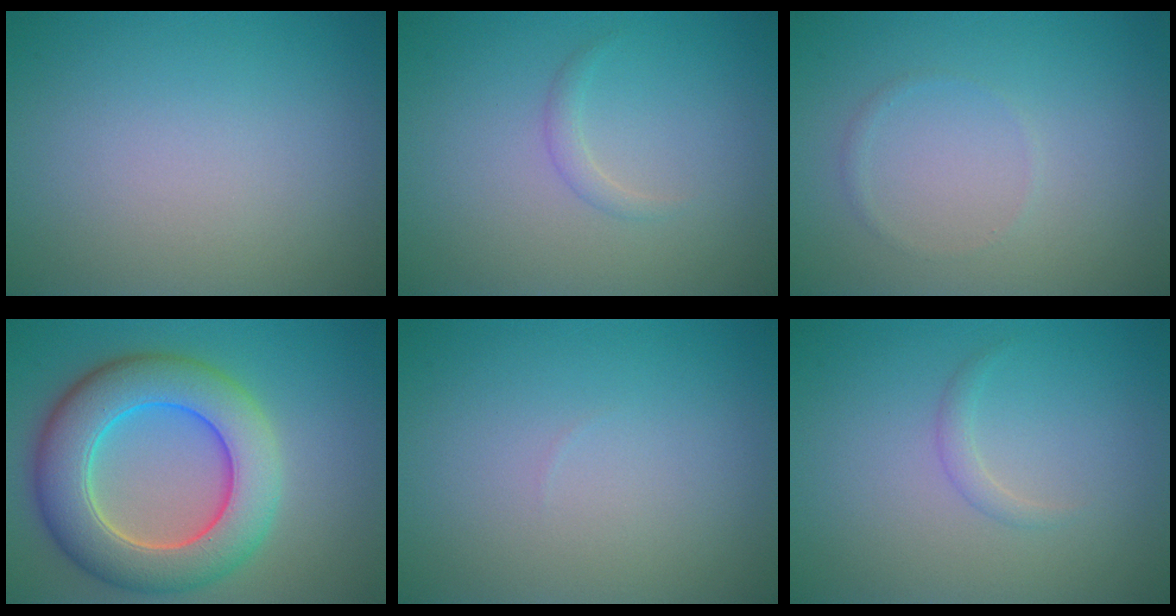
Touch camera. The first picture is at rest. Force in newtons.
{"total": 0.9, "press": 0.9, "slide": 0.1}
{"total": 0.6, "press": 0.6, "slide": 0.1}
{"total": 9.4, "press": 9.4, "slide": 0.5}
{"total": 0.0}
{"total": 0.9, "press": 0.9, "slide": 0.1}